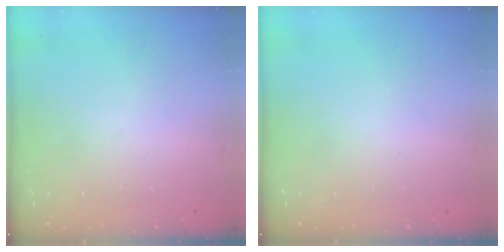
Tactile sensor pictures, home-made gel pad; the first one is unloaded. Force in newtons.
{"total": 0.0}